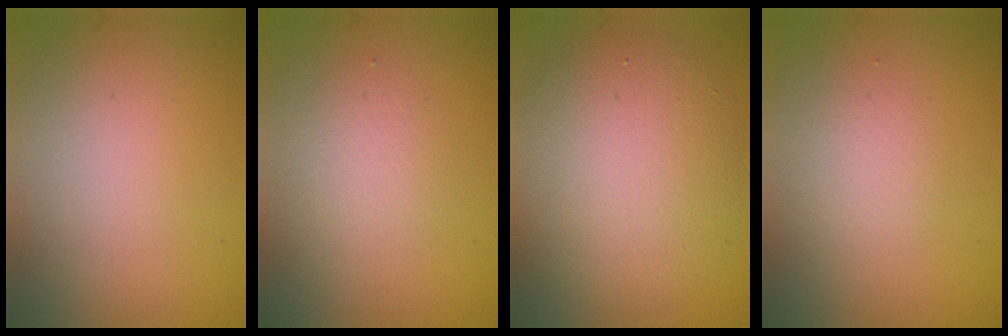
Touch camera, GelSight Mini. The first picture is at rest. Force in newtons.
{"total": 2.2, "press": 2.2, "slide": 0.2}
{"total": 7.8, "press": 7.8, "slide": 0.6}
{"total": 1.6, "press": 1.6, "slide": 0.1}